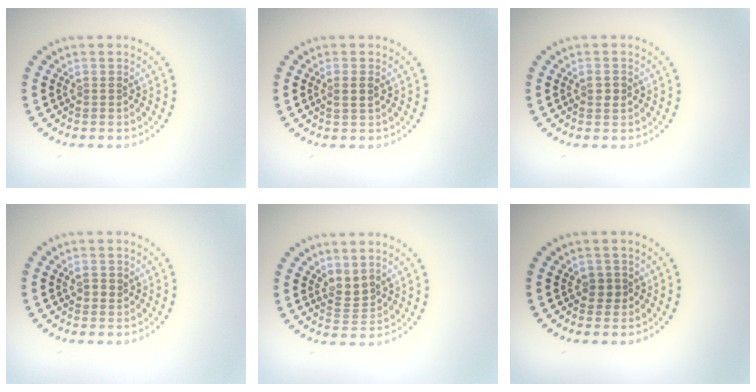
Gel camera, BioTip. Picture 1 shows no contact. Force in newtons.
{"total": 1.2, "press": 1.1, "slide": 0.5}
{"total": 1.0, "press": 1.0, "slide": 0.2}
{"total": 1.2, "press": 1.0, "slide": 0.6}
{"total": 1.9, "press": 1.4, "slide": 1.3}
{"total": 1.3, "press": 1.2, "slide": 0.5}